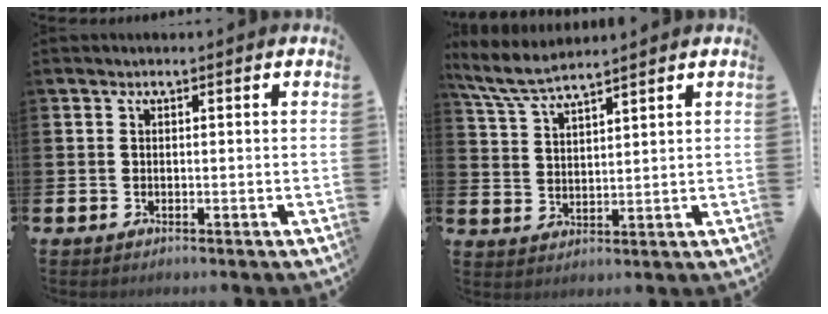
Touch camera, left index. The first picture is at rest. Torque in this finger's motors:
{"motor_torque": [1.72, -0.43, 0.27, 0.21]}